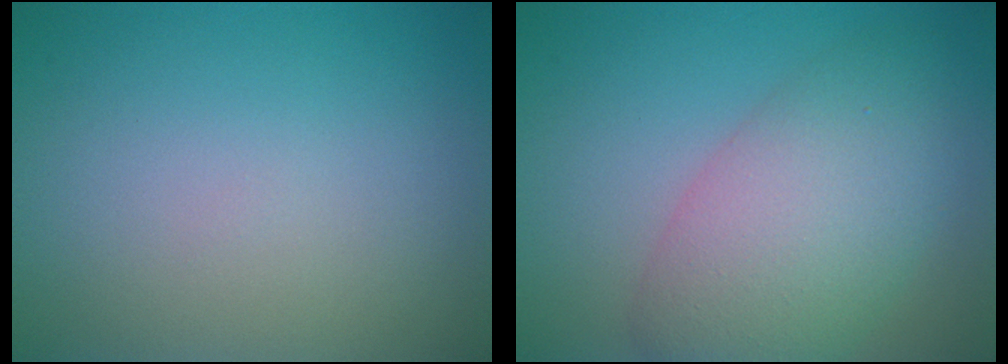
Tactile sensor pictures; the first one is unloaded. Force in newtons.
{"total": 7.3, "press": 7.3, "slide": 0.3}